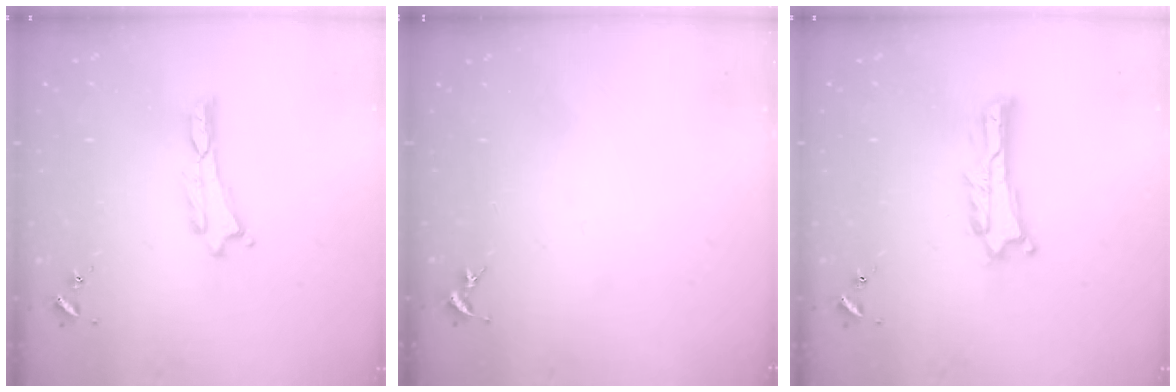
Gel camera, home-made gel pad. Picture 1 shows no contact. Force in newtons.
{"total": 0.0}
{"total": 2.0, "press": 2.0, "slide": 0.3}